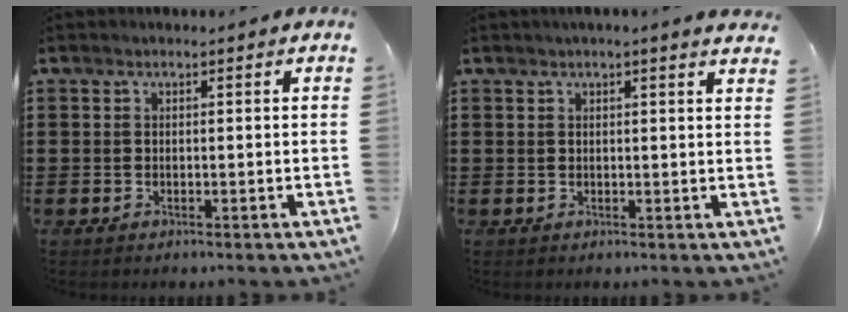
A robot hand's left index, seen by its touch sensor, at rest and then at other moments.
{"total": 1.5, "force": [1.3, -0.3, 0.8], "torque": [-0.017, -0.001, 0.023]}